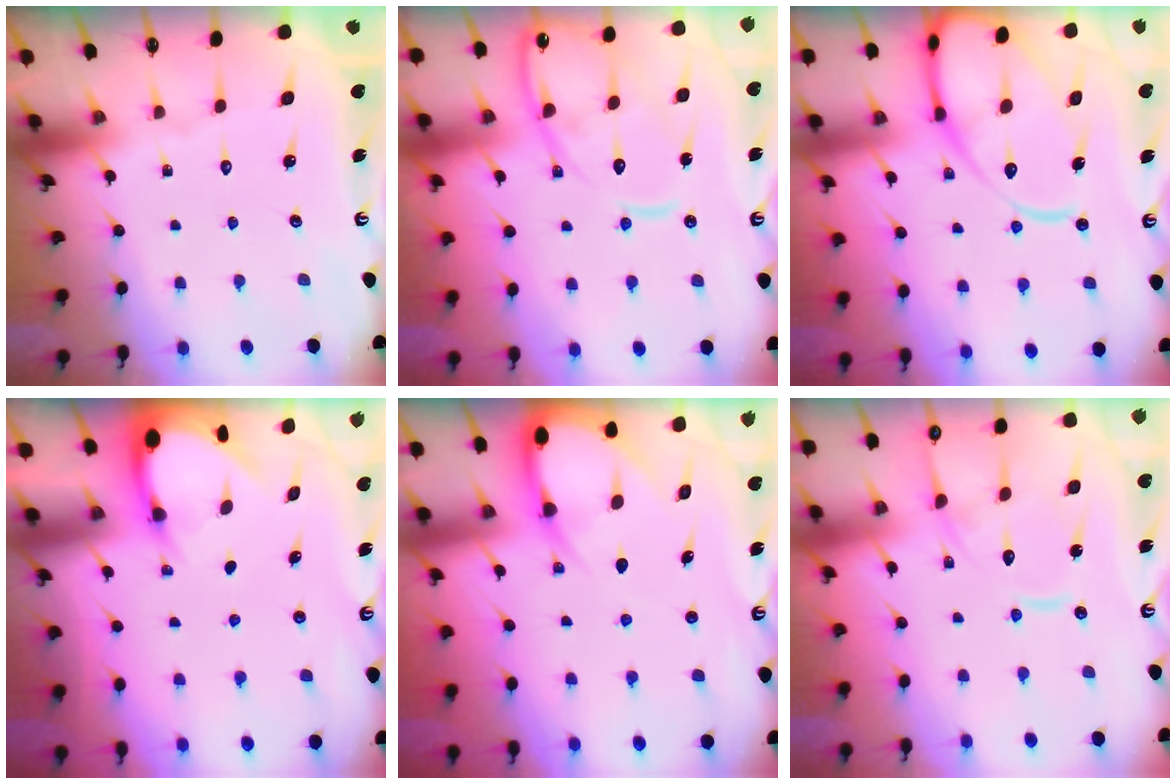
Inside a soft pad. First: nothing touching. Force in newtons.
{"total": 14.1, "press": 14.0, "slide": 1.4}
{"total": 15.8, "press": 15.7, "slide": 1.8}
{"total": 3.7, "press": 3.7, "slide": 0.3}
{"total": 7.1, "press": 7.1, "slide": 0.8}
{"total": 12.0, "press": 12.0, "slide": 1.2}